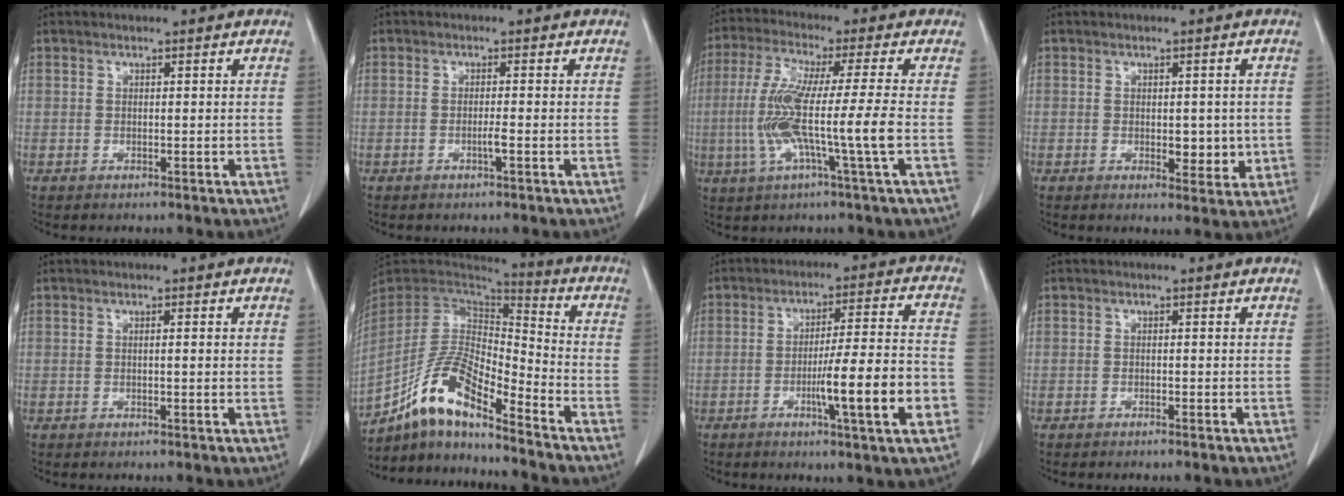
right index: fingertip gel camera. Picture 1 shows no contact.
{"total": 1.3, "force": [-0.6, -0.2, 1.2], "torque": [-0.025, -0.001, -0.010]}
{"total": 11.5, "force": [-2.0, -1.2, 11.2], "torque": [-0.228, -0.009, -0.043]}
{"total": 4.2, "force": [-0.4, 2.2, 3.6], "torque": [-0.040, -0.005, 0.002]}
{"total": 1.0, "force": [0.2, 0.1, 1.0], "torque": [-0.019, 0.002, 0.002]}
{"total": 14.0, "force": [-9.8, 2.6, 9.7], "torque": [-0.196, 0.008, -0.183]}
{"total": 12.3, "force": [-4.0, -0.1, 11.7], "torque": [-0.182, -0.006, -0.065]}
{"total": 0.9, "force": [-0.8, -0.1, 0.5], "torque": [-0.009, 0.001, -0.011]}